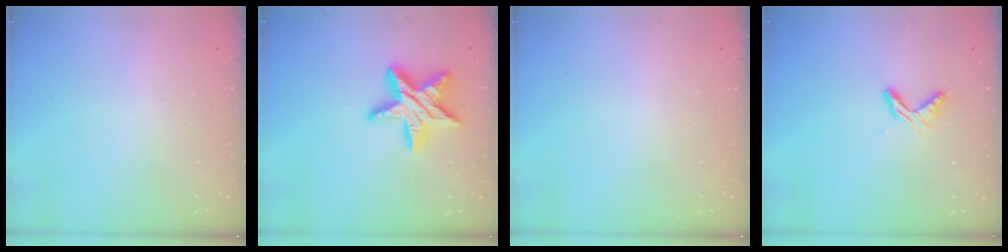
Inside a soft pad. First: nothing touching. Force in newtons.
{"total": 16.0, "press": 15.9, "slide": 1.0}
{"total": 0.0}
{"total": 6.6, "press": 6.6, "slide": 0.5}